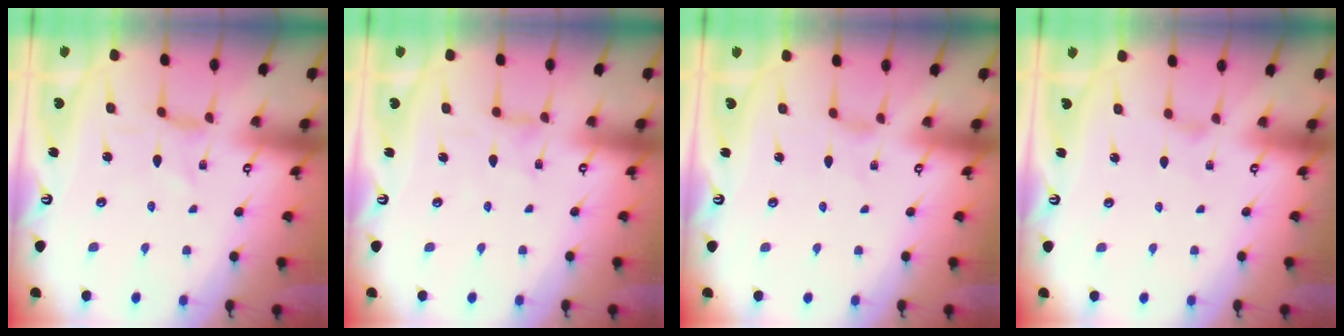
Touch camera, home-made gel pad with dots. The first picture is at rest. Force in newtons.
{"total": 1.3, "press": 1.3, "slide": 0.3}
{"total": 0.6, "press": 0.6, "slide": 0.2}
{"total": 1.8, "press": 1.7, "slide": 0.4}